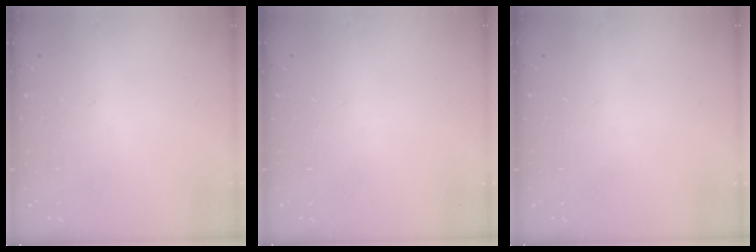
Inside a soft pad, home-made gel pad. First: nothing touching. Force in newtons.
{"total": 0.0}
{"total": 0.0}